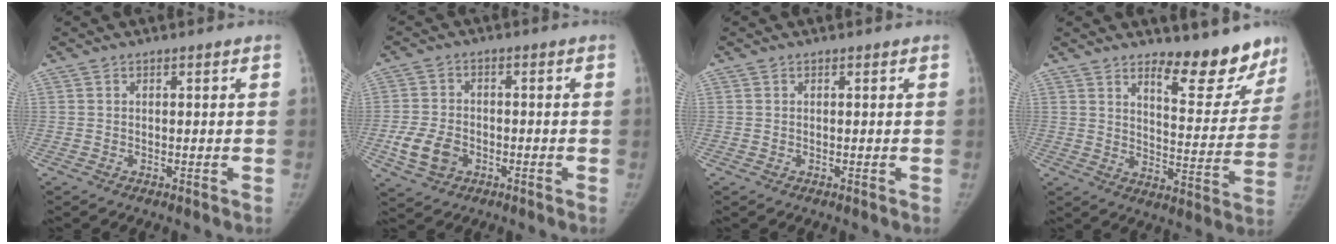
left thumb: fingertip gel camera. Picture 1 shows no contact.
{"total": 7.3, "force": [-2.4, 5.3, 4.4], "torque": [-0.082, 0.007, -0.041]}
{"total": 0.0}
{"total": 13.6, "force": [10.7, 4.4, 7.2], "torque": [-0.043, -0.094, 0.152]}